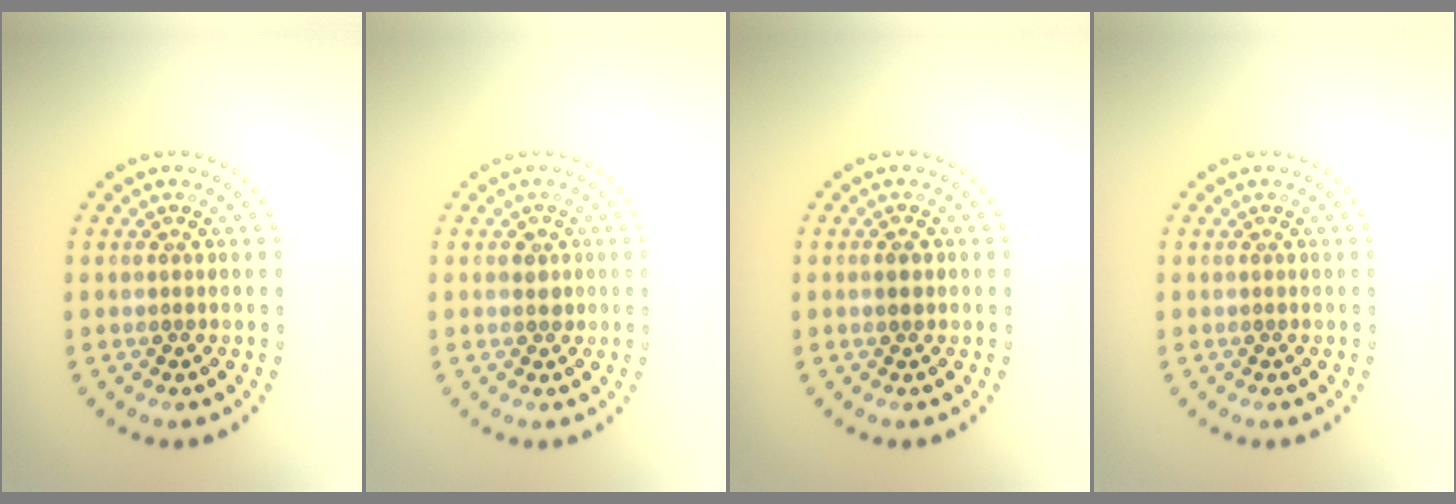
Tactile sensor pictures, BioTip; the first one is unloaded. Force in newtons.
{"total": 1.3, "press": 1.2, "slide": 0.4}
{"total": 0.7, "press": 0.7, "slide": 0.2}
{"total": 0.0}